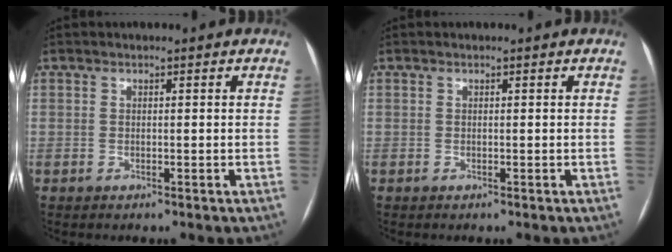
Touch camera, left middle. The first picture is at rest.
{"total": 0.0}